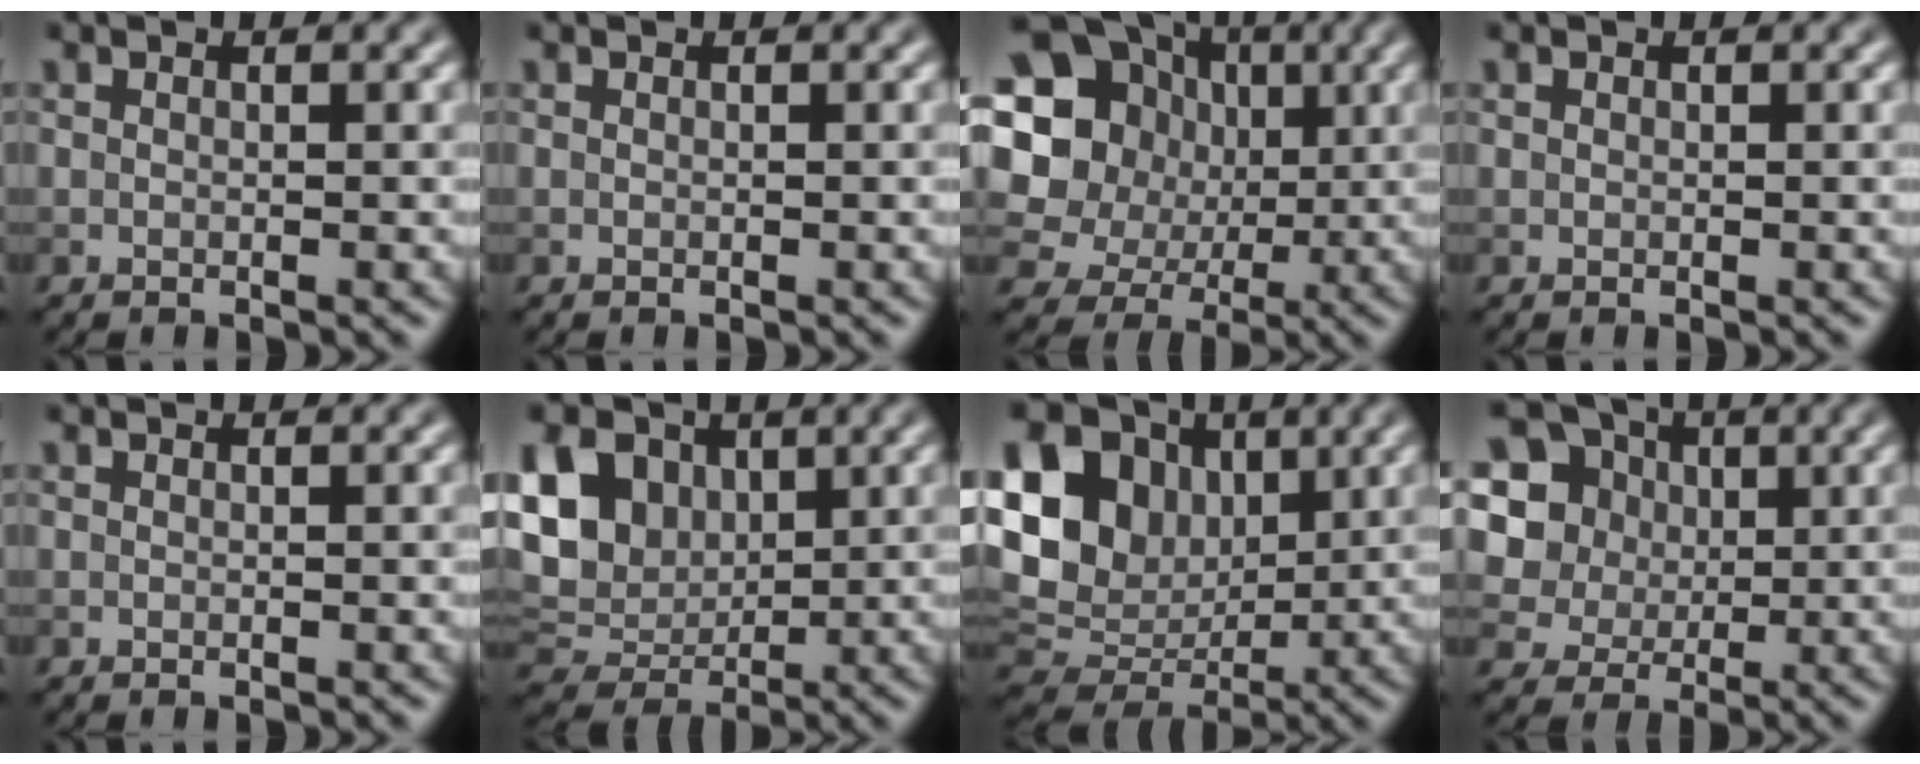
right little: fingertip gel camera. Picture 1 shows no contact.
{"total": 0.0}
{"total": 17.3, "force": [3.3, 15.4, 7.2], "torque": [-0.177, 0.032, 0.035]}
{"total": 0.0}
{"total": 0.0}
{"total": 10.6, "force": [3.1, 7.8, 6.4], "torque": [-0.134, 0.028, 0.042]}
{"total": 14.5, "force": [3.1, 11.5, 8.3], "torque": [-0.183, 0.019, 0.049]}
{"total": 11.8, "force": [4.5, 9.5, 5.3], "torque": [-0.140, 0.028, 0.080]}